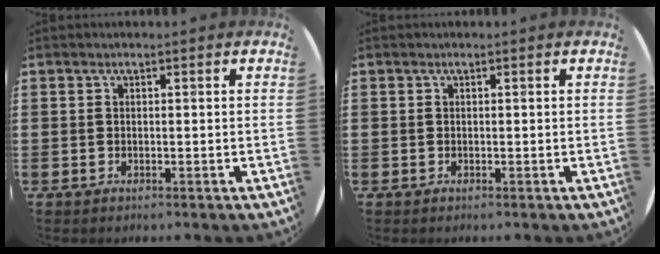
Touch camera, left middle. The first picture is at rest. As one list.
[{"total": 0.0}]